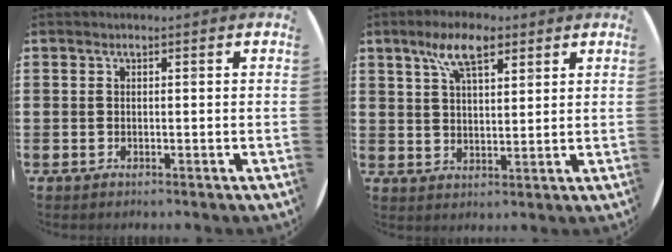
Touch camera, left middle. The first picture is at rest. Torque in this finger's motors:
{"motor_torque": [1.14, -0.52, 0.19, 0.12]}